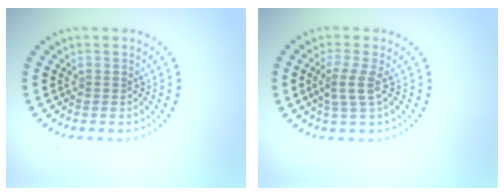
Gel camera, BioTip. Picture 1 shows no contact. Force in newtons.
{"total": 2.3, "press": 1.8, "slide": 1.5}